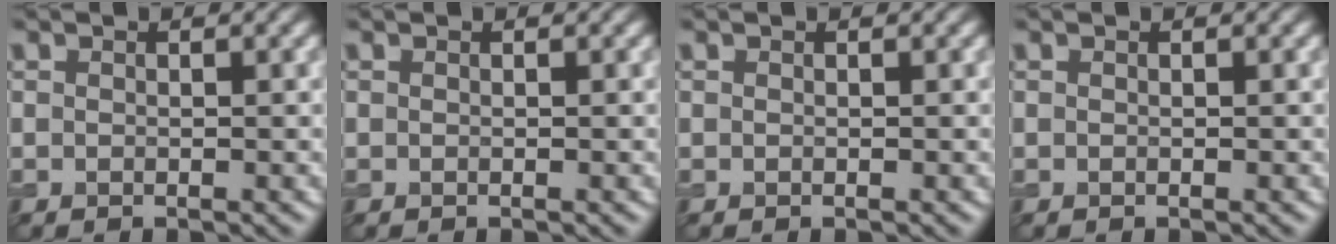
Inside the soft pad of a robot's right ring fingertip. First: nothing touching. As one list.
[{"total": 0.0}, {"total": 0.0}, {"total": 0.0}]